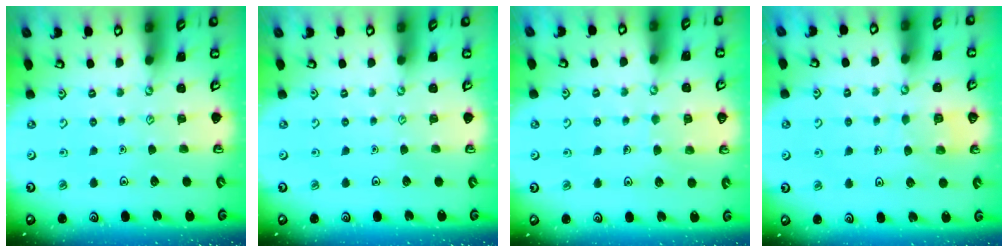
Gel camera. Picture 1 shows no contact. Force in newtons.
{"total": 0.0}
{"total": 5.2, "press": 5.2, "slide": 0.4}
{"total": 4.3, "press": 4.3, "slide": 0.3}